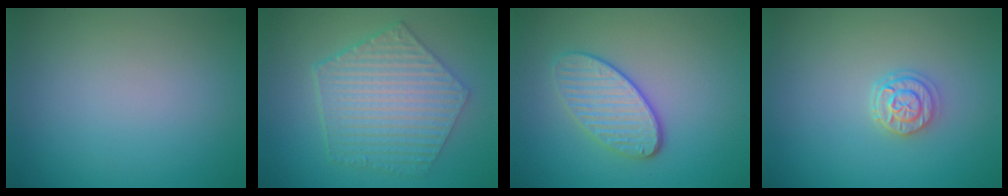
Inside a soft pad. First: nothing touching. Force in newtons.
{"total": 6.8, "press": 5.0, "slide": 4.6}
{"total": 3.7, "press": 3.2, "slide": 1.7}
{"total": 2.3, "press": 2.0, "slide": 1.1}